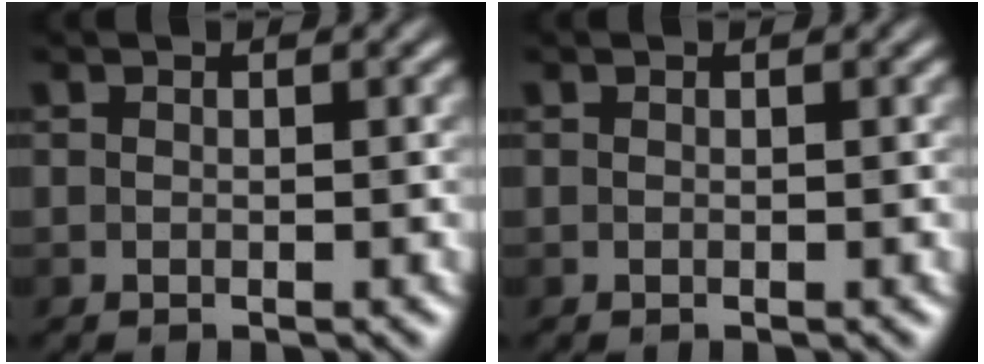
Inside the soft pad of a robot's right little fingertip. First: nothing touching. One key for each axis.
{"total": 0.0}